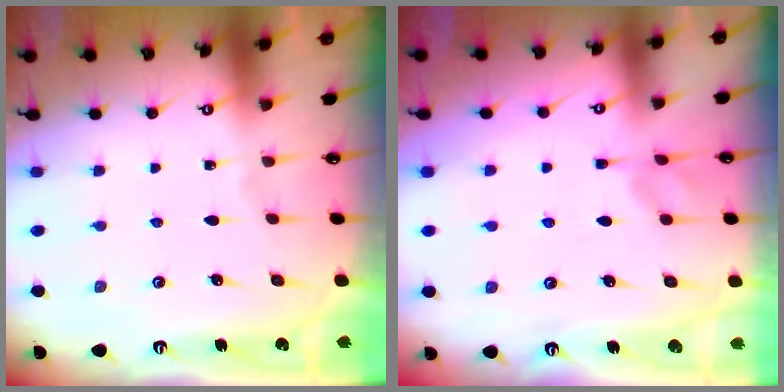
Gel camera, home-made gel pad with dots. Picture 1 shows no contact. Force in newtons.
{"total": 4.3, "press": 4.3, "slide": 0.7}